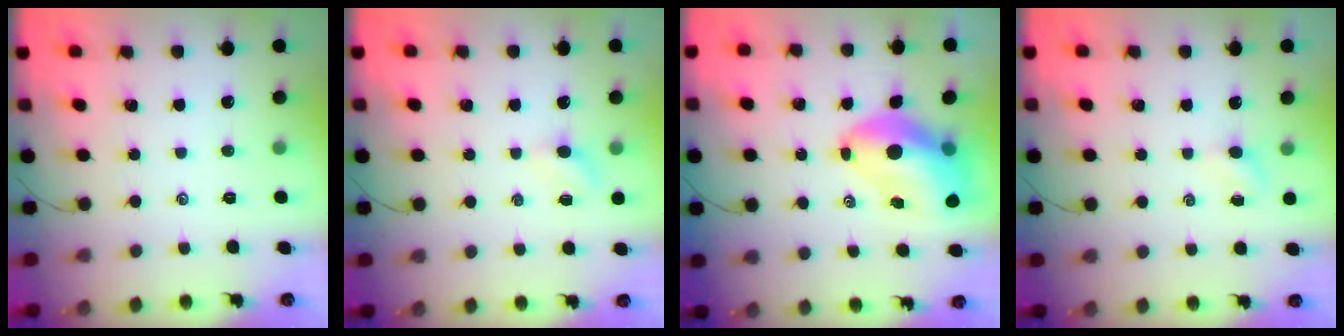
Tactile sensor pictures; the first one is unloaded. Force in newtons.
{"total": 3.0, "press": 2.8, "slide": 0.9}
{"total": 11.7, "press": 11.3, "slide": 3.3}
{"total": 2.9, "press": 2.7, "slide": 1.1}